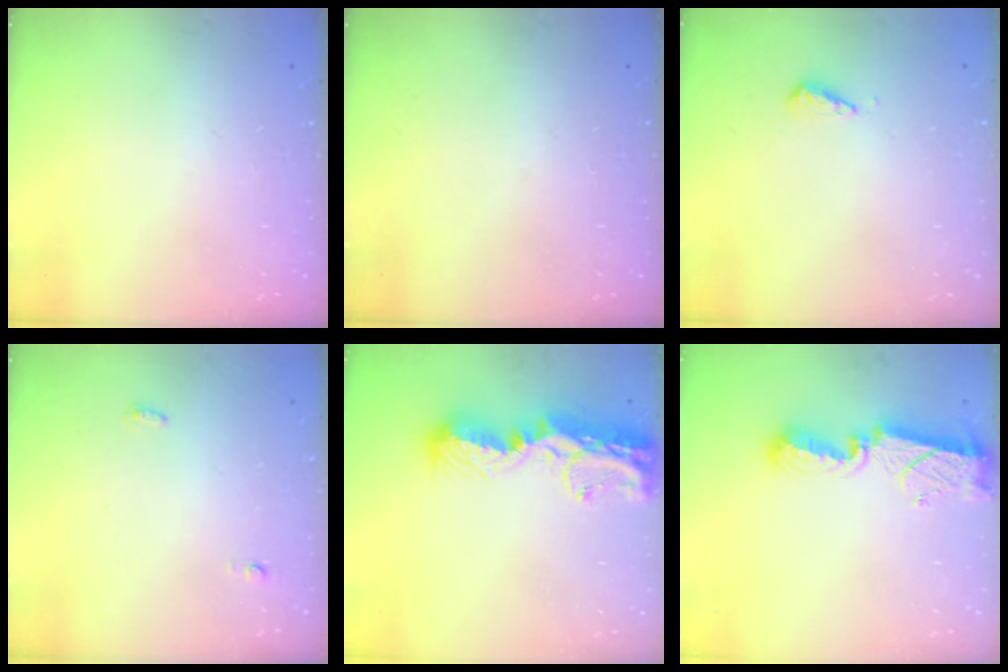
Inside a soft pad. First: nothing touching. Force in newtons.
{"total": 0.0}
{"total": 3.1, "press": 3.0, "slide": 0.7}
{"total": 7.3, "press": 3.8, "slide": 6.3}
{"total": 15.0, "press": 15.0, "slide": 1.2}
{"total": 9.4, "press": 9.4, "slide": 0.8}